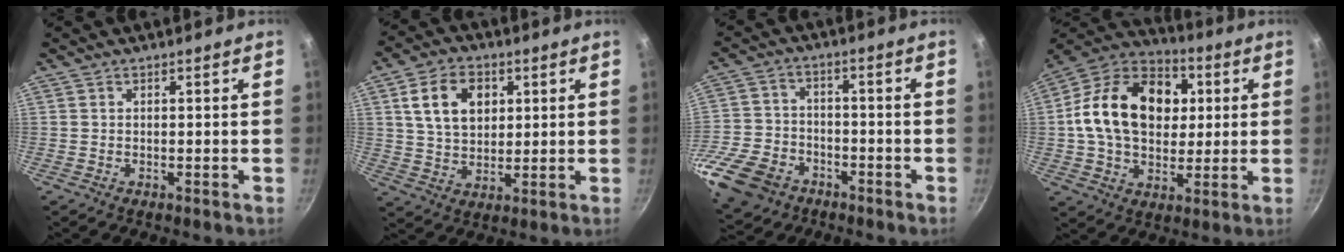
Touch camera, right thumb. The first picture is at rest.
{"total": 11.1, "force": [3.3, 7.8, 7.2], "torque": [-0.106, -0.003, 0.058]}
{"total": 17.0, "force": [-8.3, 12.2, 8.4], "torque": [-0.180, 0.032, -0.151]}
{"total": 22.0, "force": [3.2, 15.9, 15.0], "torque": [-0.220, 0.021, 0.041]}